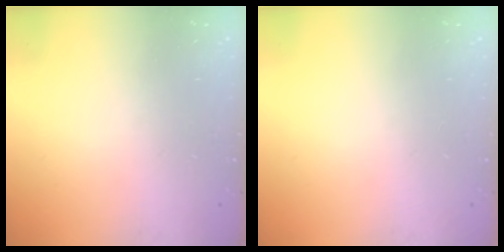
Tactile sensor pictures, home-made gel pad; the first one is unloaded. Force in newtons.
{"total": 0.0}